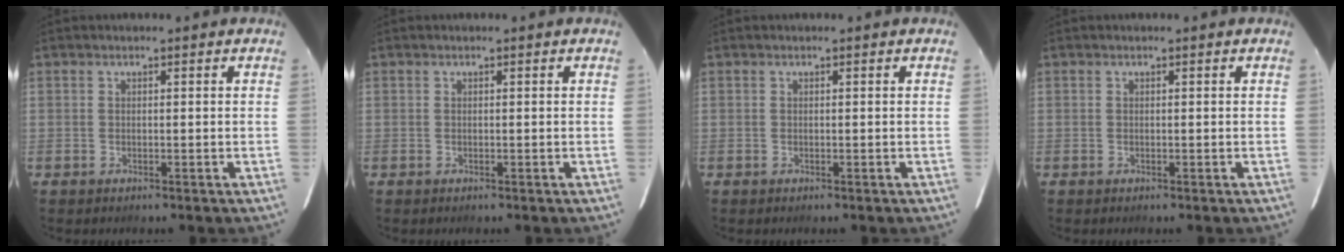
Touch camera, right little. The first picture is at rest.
{"total": 0.0}
{"total": 0.0}
{"total": 0.0}